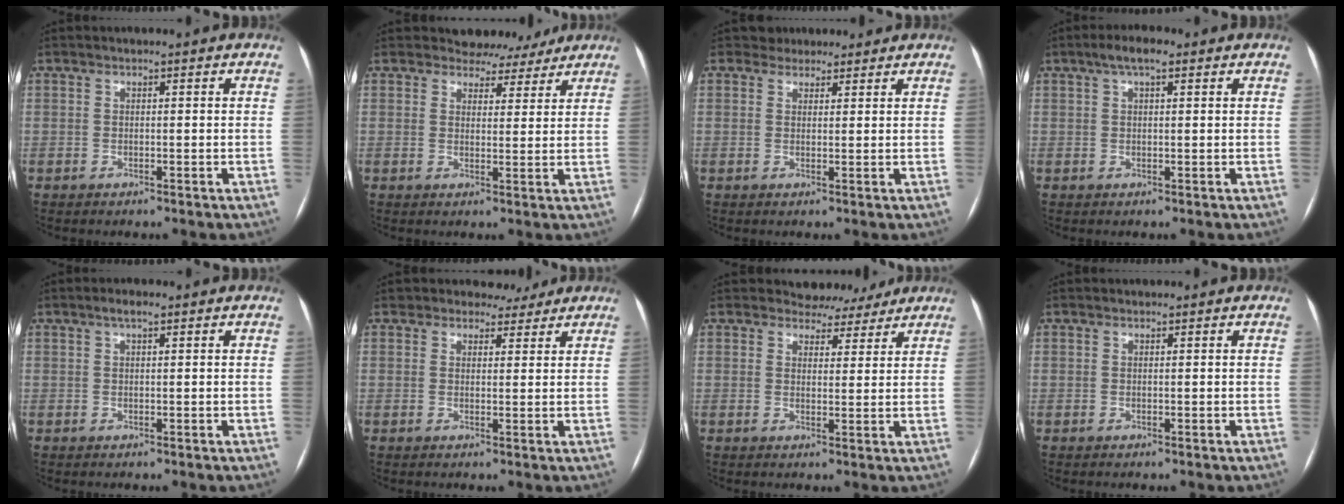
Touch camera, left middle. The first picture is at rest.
{"total": 5.1, "force": [4.5, 2.4, -0.1], "torque": [0.009, 0.001, 0.048]}
{"total": 3.8, "force": [3.2, 2.0, -0.1], "torque": [0.008, 0.014, 0.041]}
{"total": 3.8, "force": [2.2, 1.1, 2.9], "torque": [-0.055, 0.019, 0.036]}
{"total": 1.6, "force": [1.0, 0.4, 1.3], "torque": [-0.026, 0.009, 0.016]}
{"total": 3.2, "force": [2.7, 1.6, -0.2], "torque": [0.010, -0.003, 0.030]}
{"total": 4.8, "force": [4.3, 2.1, -0.2], "torque": [0.009, 0.002, 0.048]}
{"total": 0.0}